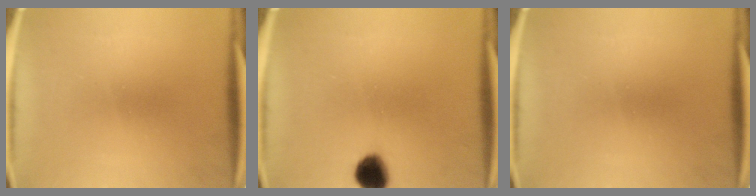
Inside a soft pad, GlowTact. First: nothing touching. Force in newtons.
{"total": 6.9}
{"total": 0.0}